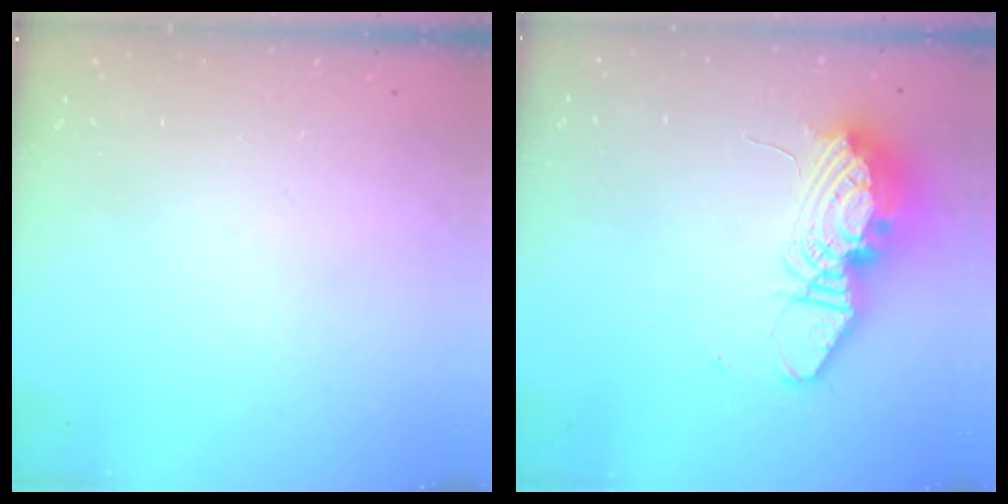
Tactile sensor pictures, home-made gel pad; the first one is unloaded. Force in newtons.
{"total": 14.4, "press": 14.4, "slide": 1.2}